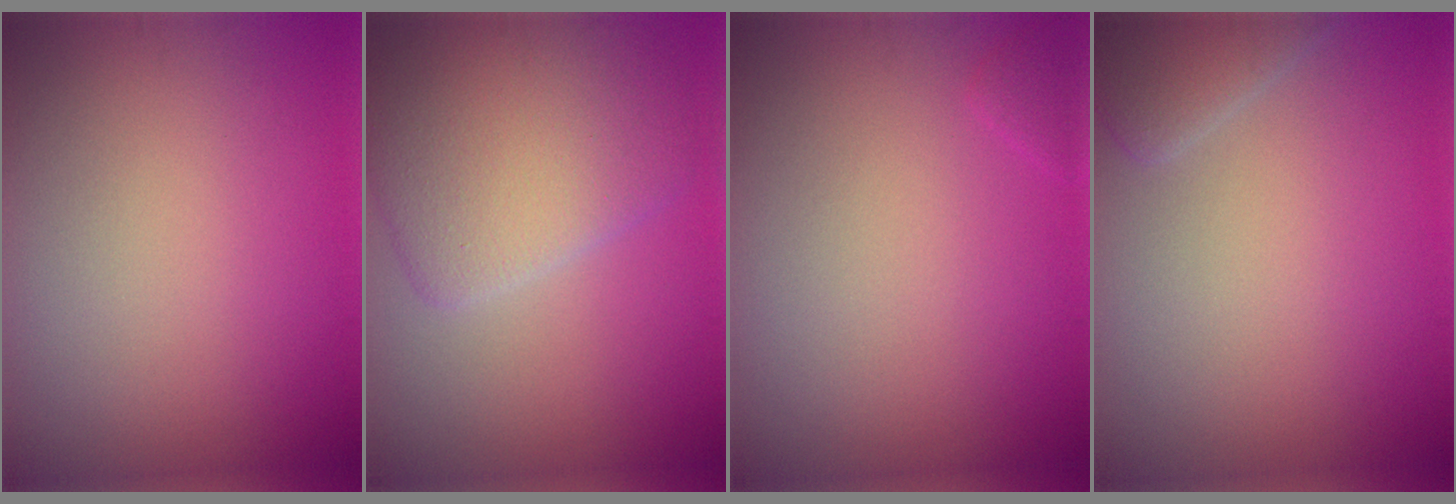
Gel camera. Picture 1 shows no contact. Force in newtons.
{"total": 6.8, "press": 6.8, "slide": 0.6}
{"total": 0.7, "press": 0.7, "slide": 0.1}
{"total": 2.6, "press": 2.5, "slide": 0.3}